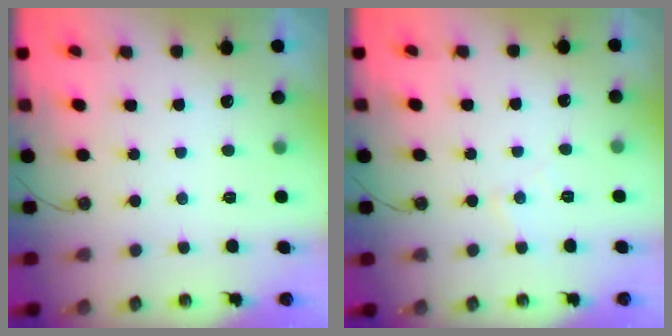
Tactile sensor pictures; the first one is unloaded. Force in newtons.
{"total": 4.4, "press": 4.3, "slide": 0.7}